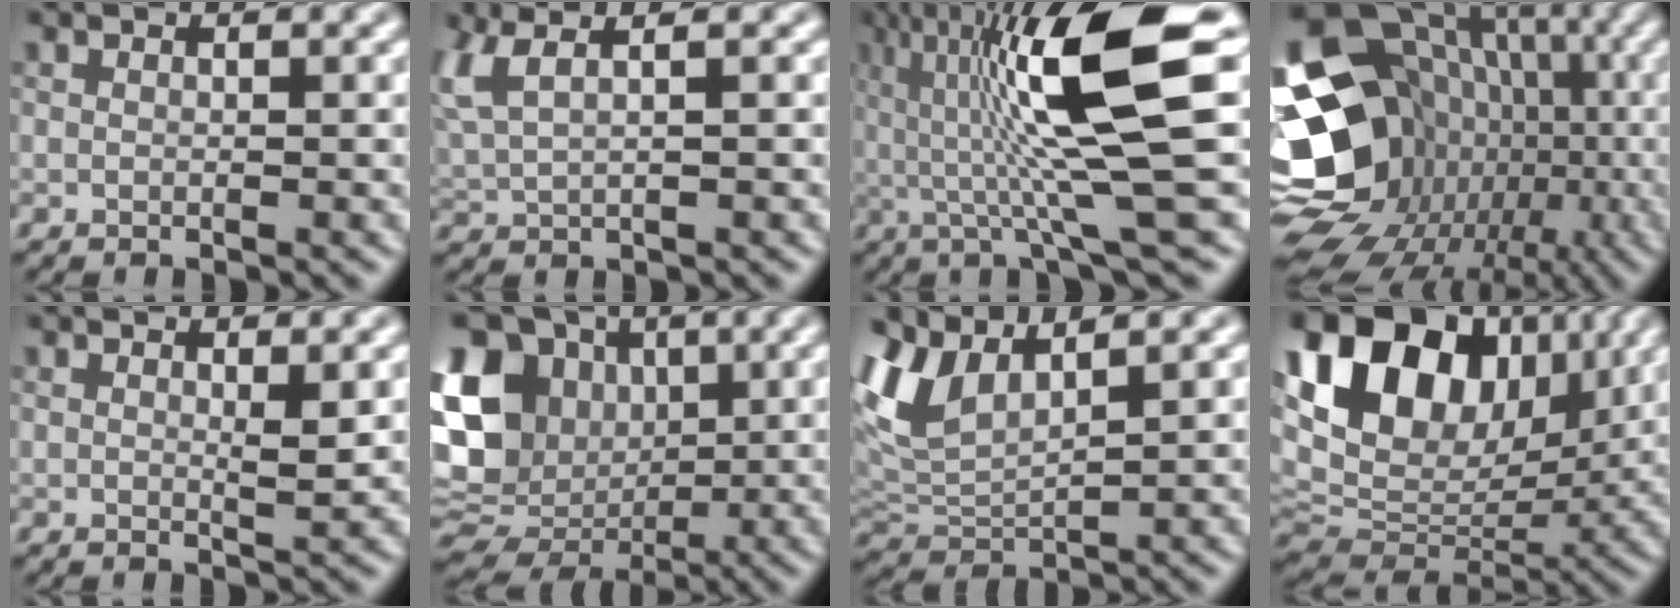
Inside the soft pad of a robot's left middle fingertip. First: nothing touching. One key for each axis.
{"total": 3.4, "fx": 1.3, "fy": 1.2, "fz": 2.9, "tx": -0.092, "ty": 0.013, "tz": 0.039}
{"total": 11.7, "fx": 1.4, "fy": 1.8, "fz": 11.5, "tx": -0.198, "ty": 0.011, "tz": 0.030}
{"total": 21.2, "fx": -5.6, "fy": 18.2, "fz": 9.4, "tx": -0.144, "ty": 0.005, "tz": -0.105}
{"total": 1.4, "fx": 0.7, "fy": 0.3, "fz": 1.2, "tx": -0.013, "ty": -0.001, "tz": 0.015}
{"total": 11.8, "fx": 0.8, "fy": 9.4, "fz": 7.0, "tx": -0.145, "ty": 0.008, "tz": 0.030}
{"total": 5.0, "fx": 1.8, "fy": 2.5, "fz": 3.9, "tx": -0.114, "ty": 0.007, "tz": 0.045}
{"total": 16.2, "fx": 6.0, "fy": 11.2, "fz": 10.1, "tx": -0.199, "ty": 0.052, "tz": 0.115}